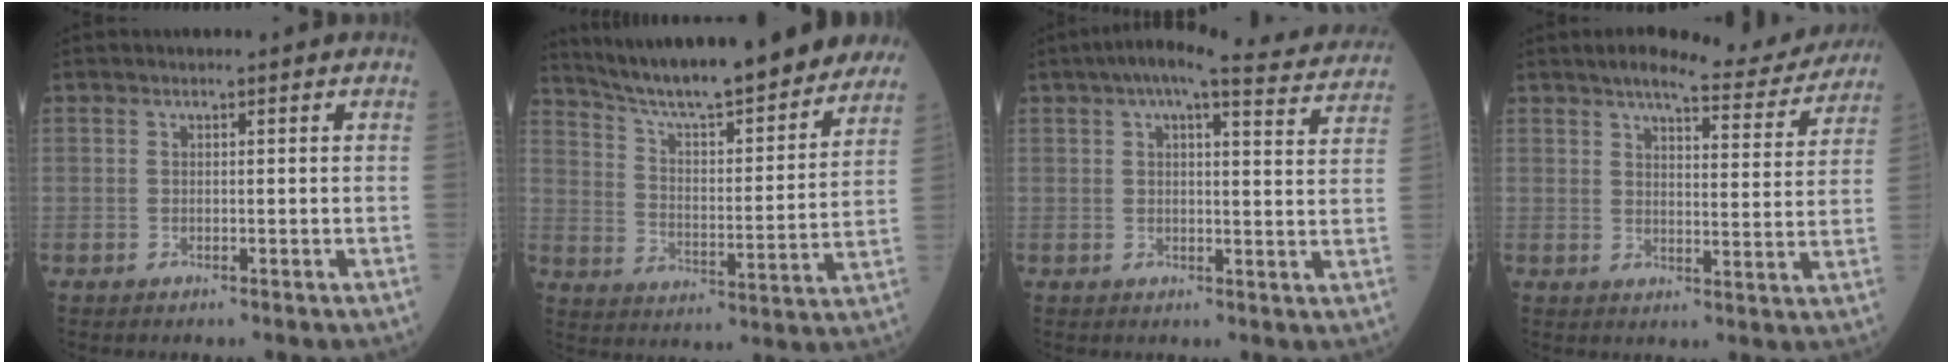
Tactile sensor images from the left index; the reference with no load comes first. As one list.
[{"total": 23.6, "force": [20.7, 2.8, 10.9], "torque": [-0.172, -0.011, 0.296]}, {"total": 14.2, "force": [12.7, 1.6, 6.2], "torque": [-0.085, 0.018, 0.145]}, {"total": 11.7, "force": [10.8, 1.8, 4.2], "torque": [-0.050, -0.009, 0.128]}]